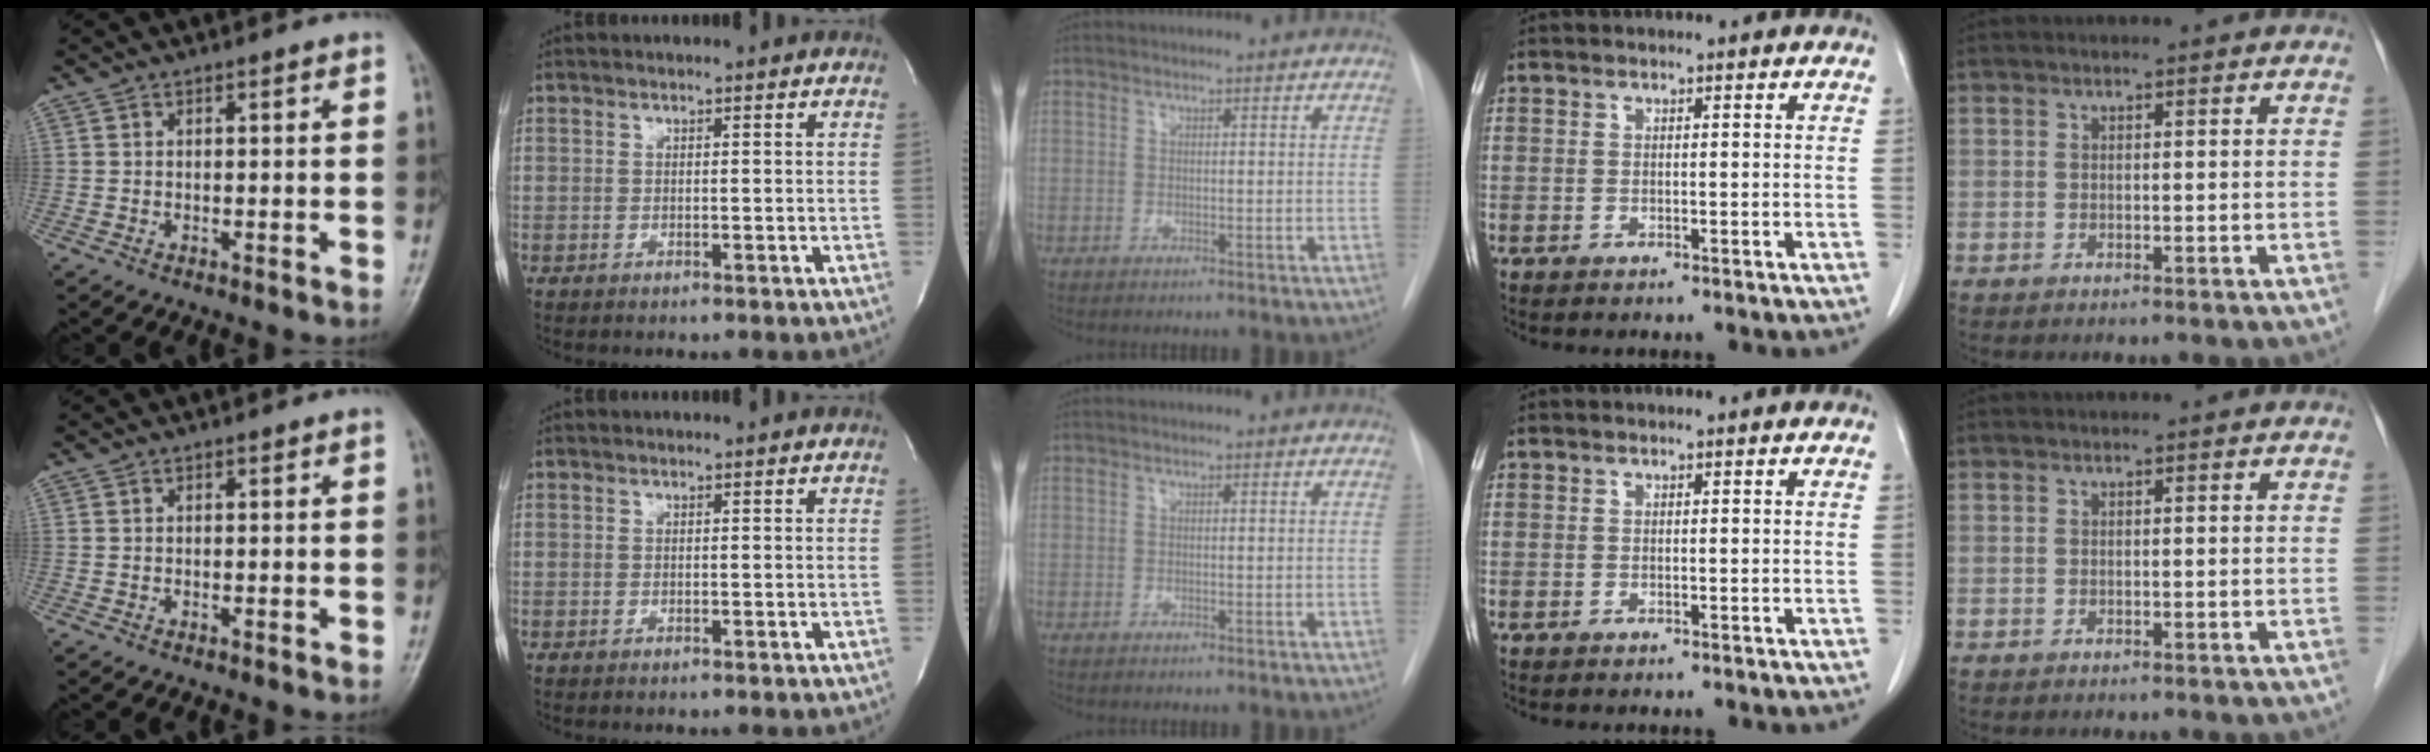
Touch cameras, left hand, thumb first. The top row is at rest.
{}